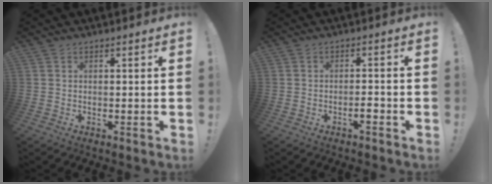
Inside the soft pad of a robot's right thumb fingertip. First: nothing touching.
{"total": 2.2, "force": [-1.4, 0.6, 1.6], "torque": [-0.022, 0.005, -0.024]}